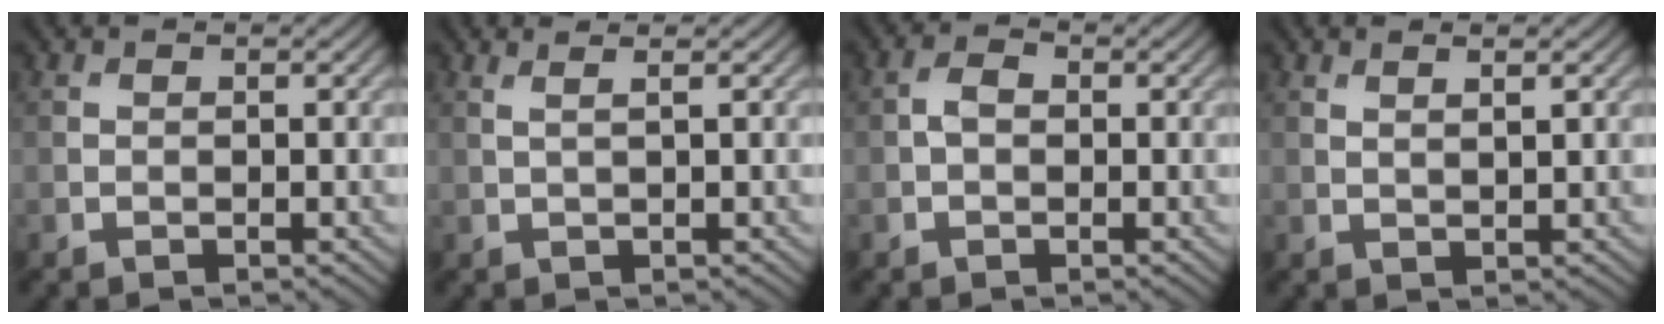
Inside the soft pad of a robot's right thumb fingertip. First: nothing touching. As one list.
[{"total": 1.8, "force": [1.0, 0.4, 1.5], "torque": [-0.020, 0.003, 0.003]}, {"total": 1.8, "force": [-0.1, 1.2, 1.3], "torque": [-0.027, 0.005, -0.007]}, {"total": 1.6, "force": [1.1, 0.2, 1.2], "torque": [-0.018, -0.002, 0.016]}]